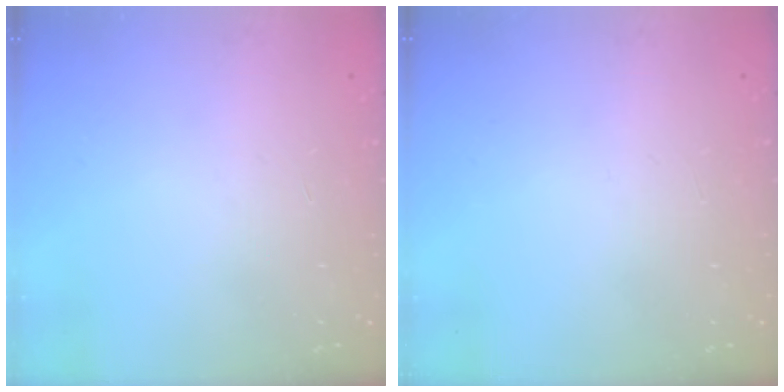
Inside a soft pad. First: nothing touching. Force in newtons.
{"total": 0.0}